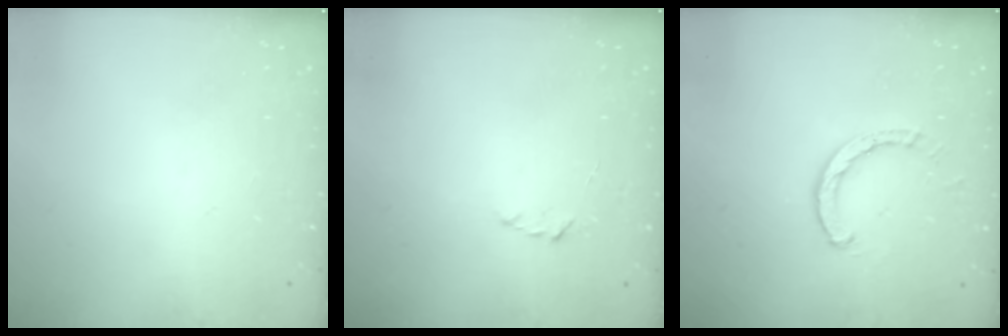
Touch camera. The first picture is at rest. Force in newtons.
{"total": 1.9, "press": 1.9, "slide": 0.2}
{"total": 2.6, "press": 2.6, "slide": 0.3}